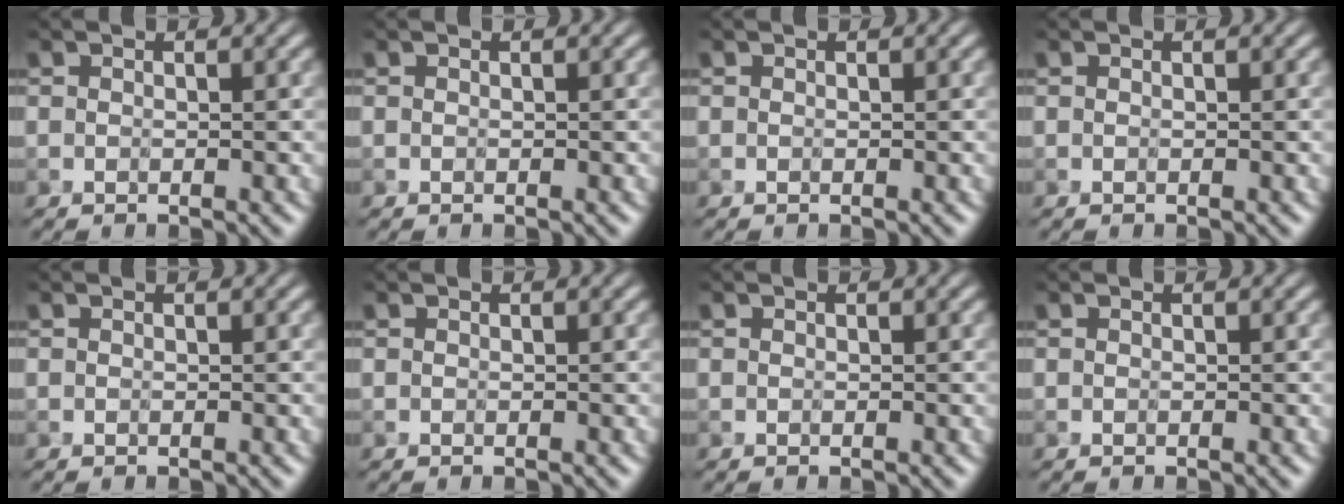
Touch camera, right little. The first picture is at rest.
{"total": 0.0}
{"total": 0.0}
{"total": 0.0}
{"total": 0.0}
{"total": 0.0}
{"total": 0.0}
{"total": 0.0}